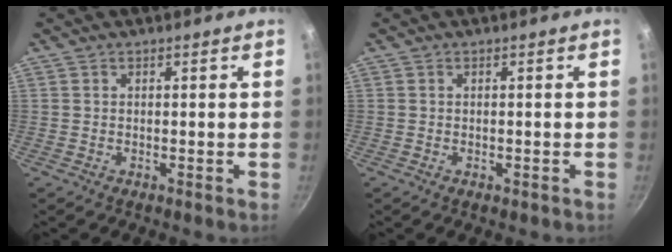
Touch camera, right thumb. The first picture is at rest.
{"total": 0.7, "force": [-0.4, 0.4, 0.5], "torque": [-0.005, 0.000, -0.006]}